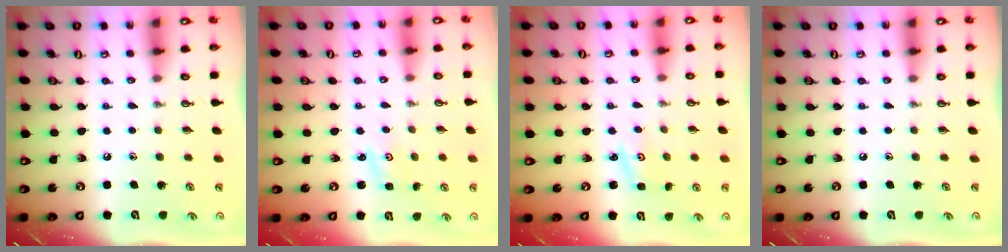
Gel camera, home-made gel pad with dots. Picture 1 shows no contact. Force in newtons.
{"total": 1.2, "press": 1.2, "slide": 0.2}
{"total": 2.7, "press": 2.7, "slide": 0.4}
{"total": 0.0}